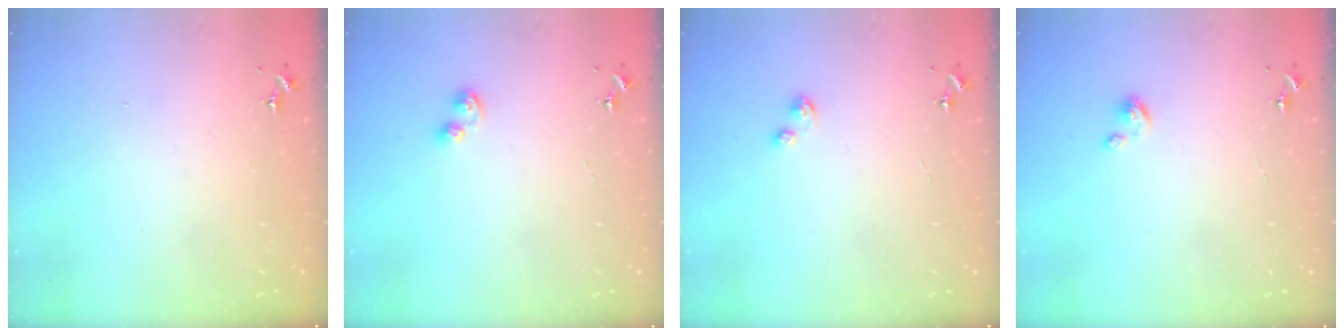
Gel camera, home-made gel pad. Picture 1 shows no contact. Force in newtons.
{"total": 5.4, "press": 5.4, "slide": 0.8}
{"total": 2.2, "press": 2.2, "slide": 0.3}
{"total": 4.3, "press": 4.3, "slide": 0.3}